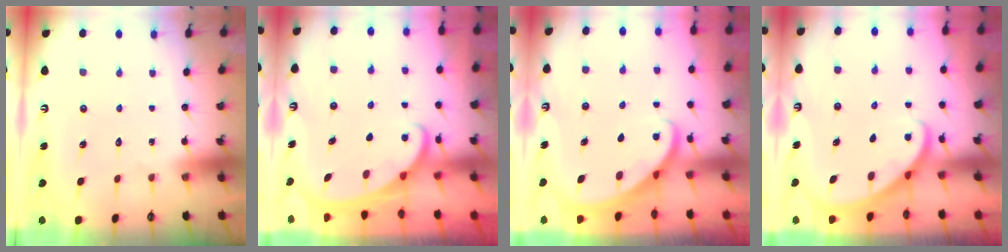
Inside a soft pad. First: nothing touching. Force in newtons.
{"total": 2.2, "press": 2.1, "slide": 0.3}
{"total": 2.8, "press": 2.8, "slide": 0.2}
{"total": 2.9, "press": 2.9, "slide": 0.2}